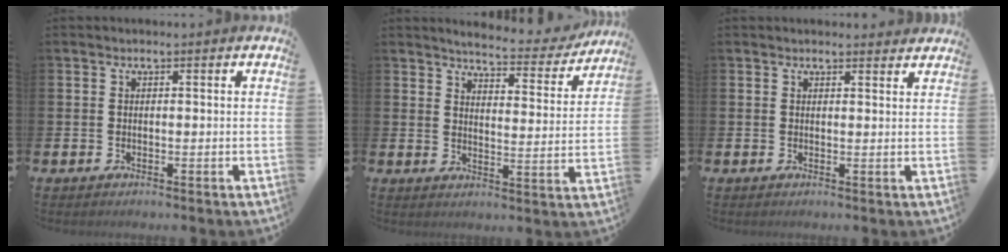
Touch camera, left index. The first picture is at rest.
{"total": 4.8, "force": [4.6, 0.8, 1.0], "torque": [-0.028, -0.038, 0.072]}
{"total": 1.4, "force": [1.4, 0.3, 0.1], "torque": [0.007, -0.005, 0.024]}